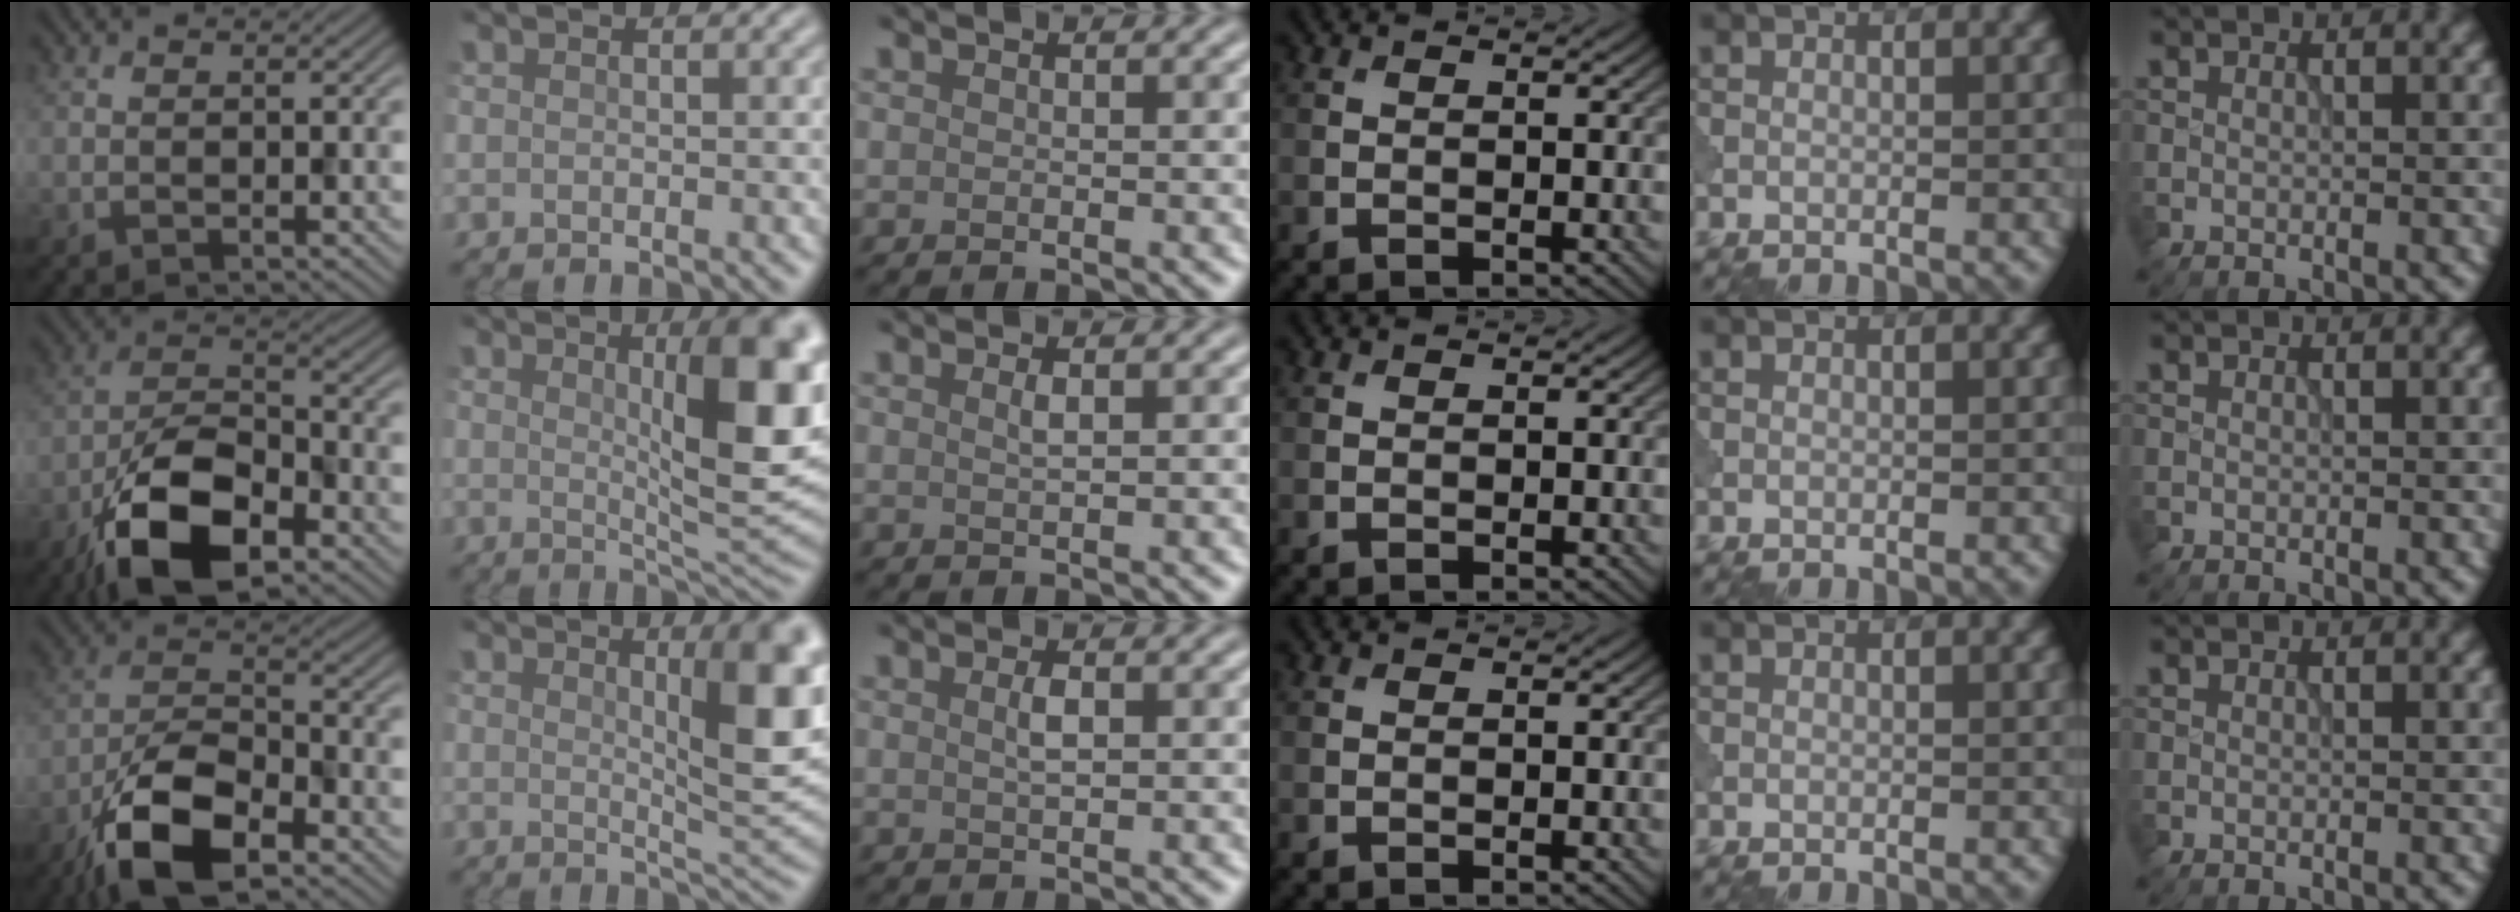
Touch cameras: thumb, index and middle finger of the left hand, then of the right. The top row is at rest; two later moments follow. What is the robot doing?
{"motion": "shake", "object": "bell"}